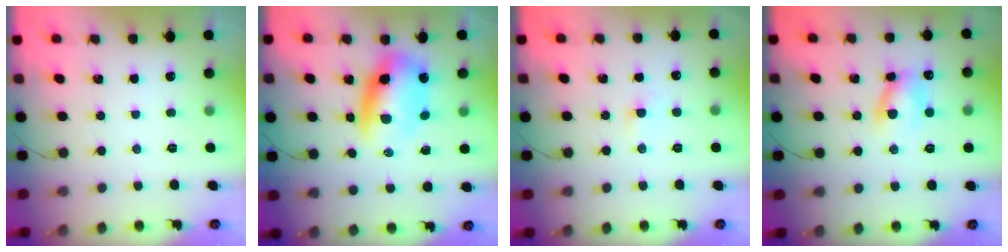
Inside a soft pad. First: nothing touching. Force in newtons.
{"total": 10.1, "press": 9.7, "slide": 2.6}
{"total": 1.8, "press": 1.6, "slide": 0.8}
{"total": 7.9, "press": 7.9, "slide": 0.5}